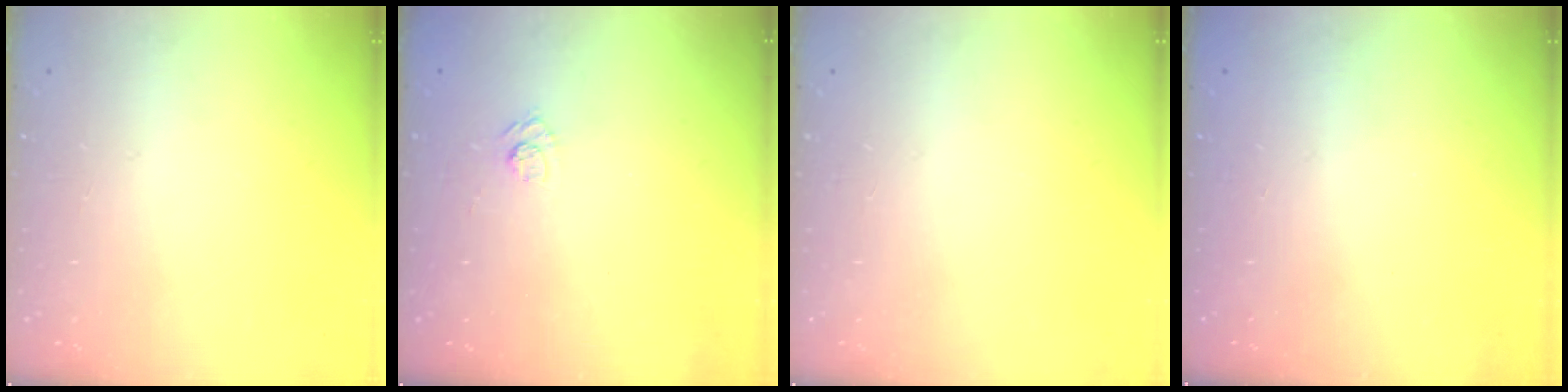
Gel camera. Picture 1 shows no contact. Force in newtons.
{"total": 3.9, "press": 3.6, "slide": 1.4}
{"total": 0.0}
{"total": 2.6, "press": 2.4, "slide": 0.8}